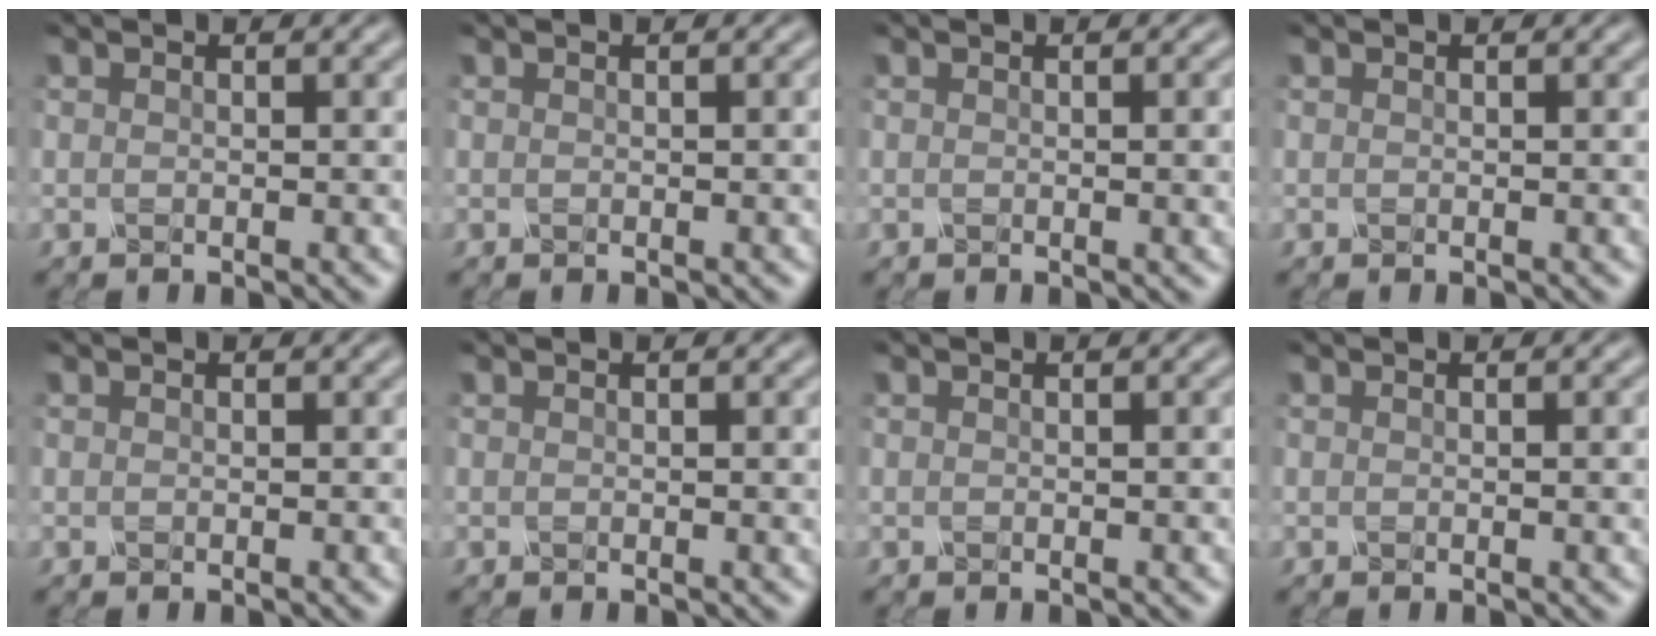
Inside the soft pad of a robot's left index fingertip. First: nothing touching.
{"total": 0.6, "force": [0.0, 0.2, 0.6], "torque": [-0.003, 0.003, -0.002]}
{"total": 2.3, "force": [0.2, 0.8, 2.1], "torque": [-0.017, 0.003, -0.001]}
{"total": 0.0}
{"total": 0.0}
{"total": 1.0, "force": [0.1, 0.4, 0.9], "torque": [-0.007, 0.002, 0.000]}
{"total": 0.9, "force": [0.0, 0.3, 0.9], "torque": [-0.006, 0.003, -0.002]}
{"total": 1.5, "force": [0.1, 0.5, 1.4], "torque": [-0.012, 0.003, -0.002]}